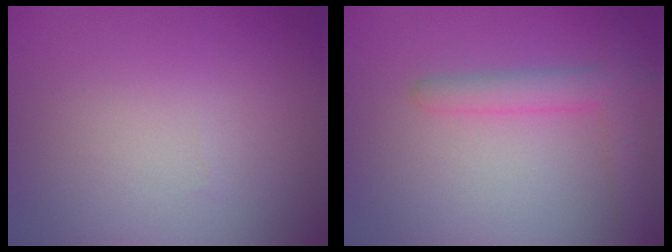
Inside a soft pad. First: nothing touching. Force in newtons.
{"total": 3.0, "press": 3.0, "slide": 0.2}